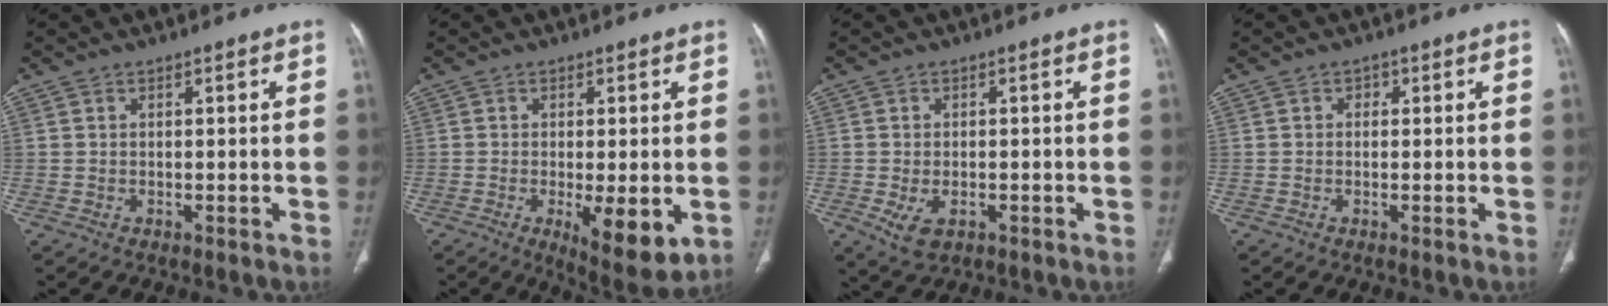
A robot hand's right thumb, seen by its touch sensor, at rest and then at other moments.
{"total": 9.8, "force": [-2.5, 3.0, 8.9], "torque": [-0.127, -0.023, -0.031]}
{"total": 4.8, "force": [-1.6, 2.8, 3.6], "torque": [-0.068, -0.001, -0.017]}
{"total": 1.0, "force": [0.1, 0.9, 0.5], "torque": [0.003, 0.004, -0.004]}